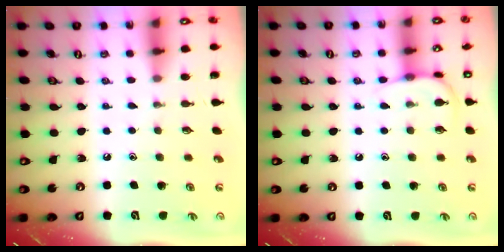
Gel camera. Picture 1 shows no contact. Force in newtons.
{"total": 6.4, "press": 6.4, "slide": 0.8}